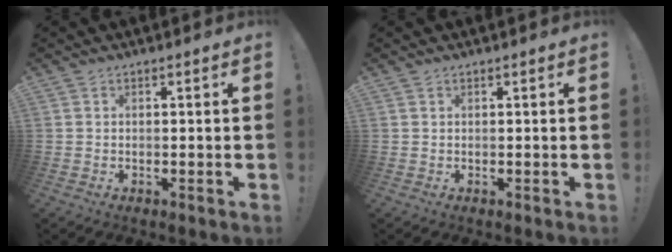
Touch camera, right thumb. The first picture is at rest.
{"total": 0.0}